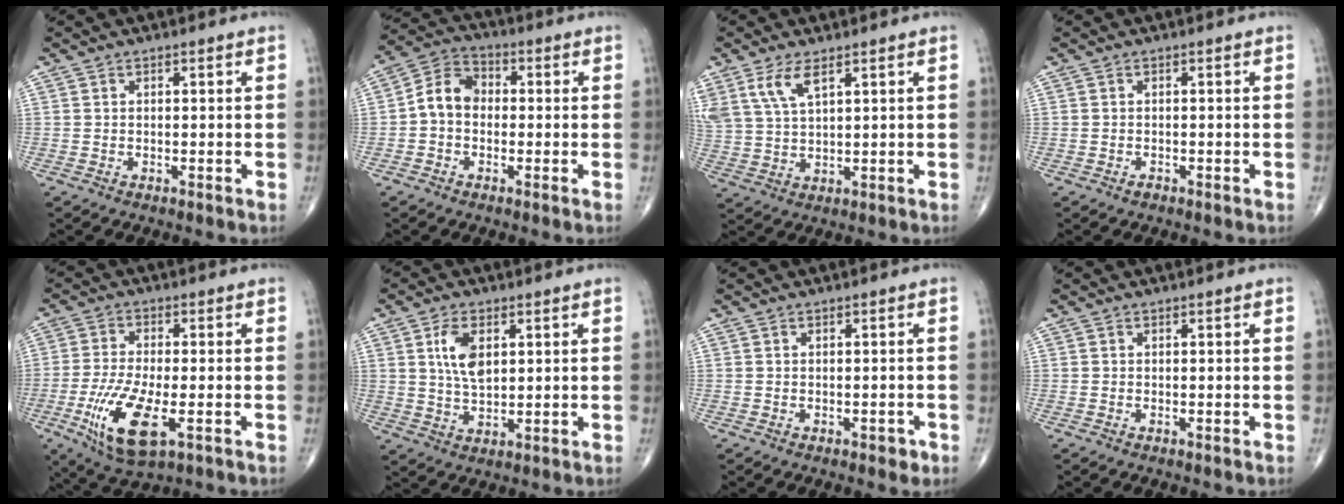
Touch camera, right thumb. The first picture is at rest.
{"total": 7.2, "force": [-0.7, 5.7, 4.5], "torque": [-0.064, 0.029, -0.029]}
{"total": 7.1, "force": [4.0, 2.7, 5.1], "torque": [-0.113, -0.009, 0.090]}
{"total": 0.6, "force": [-0.5, 0.3, 0.2], "torque": [-0.003, 0.002, -0.009]}
{"total": 12.3, "force": [-4.1, 4.2, 10.8], "torque": [-0.226, -0.012, -0.069]}
{"total": 7.1, "force": [2.1, 3.8, 5.6], "torque": [-0.102, -0.009, 0.044]}
{"total": 1.6, "force": [-0.8, 0.9, 1.1], "torque": [-0.011, 0.003, -0.010]}
{"total": 0.0}